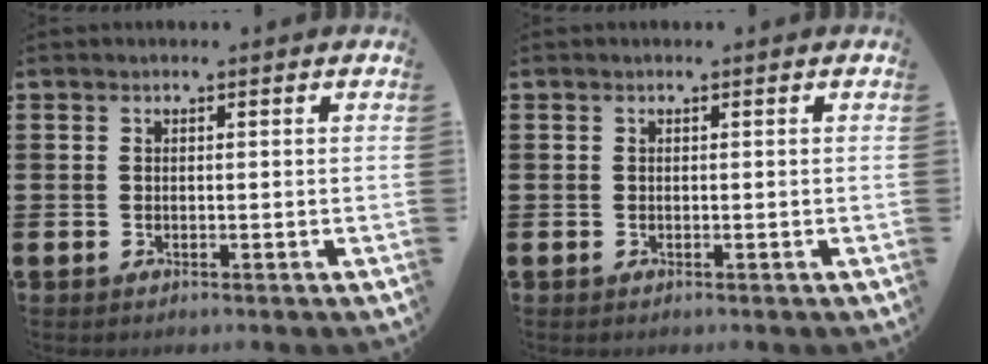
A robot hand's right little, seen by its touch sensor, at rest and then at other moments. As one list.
[{"total": 0.0}]